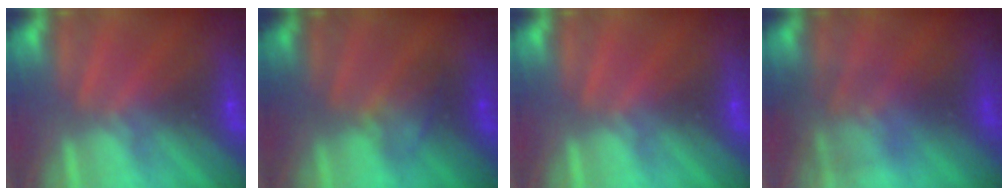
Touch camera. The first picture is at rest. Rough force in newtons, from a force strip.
{"total": 2.3}
{"total": 0.0}
{"total": 1.3}